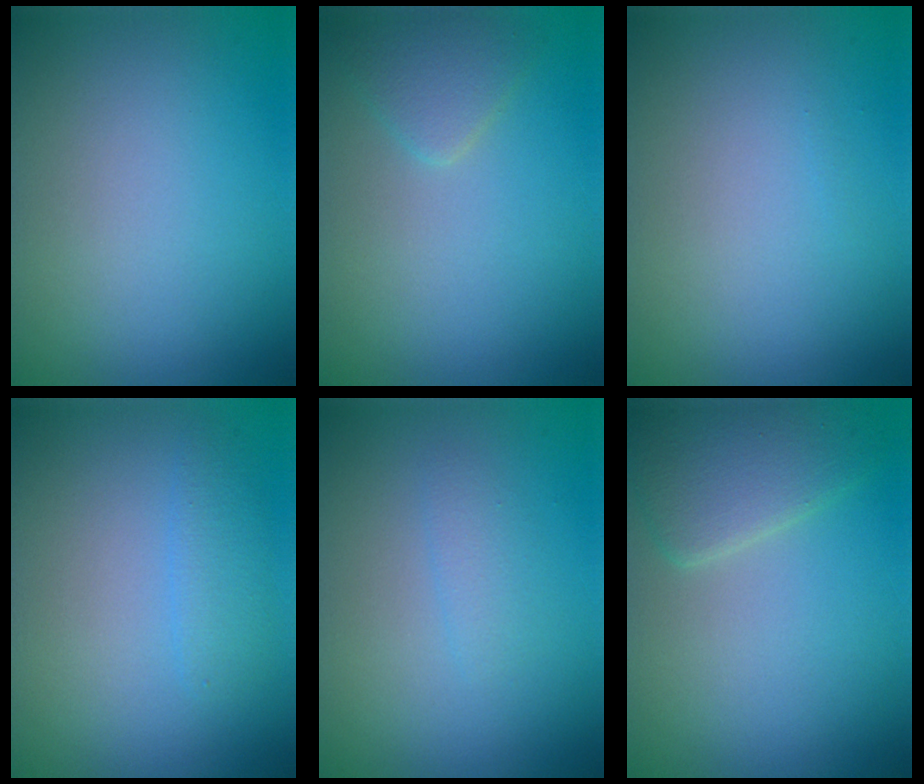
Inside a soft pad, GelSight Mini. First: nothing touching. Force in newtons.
{"total": 1.9, "press": 1.9, "slide": 0.1}
{"total": 0.0}
{"total": 1.6, "press": 1.6, "slide": 0.2}
{"total": 1.1, "press": 1.1, "slide": 0.1}
{"total": 3.5, "press": 3.5, "slide": 0.1}